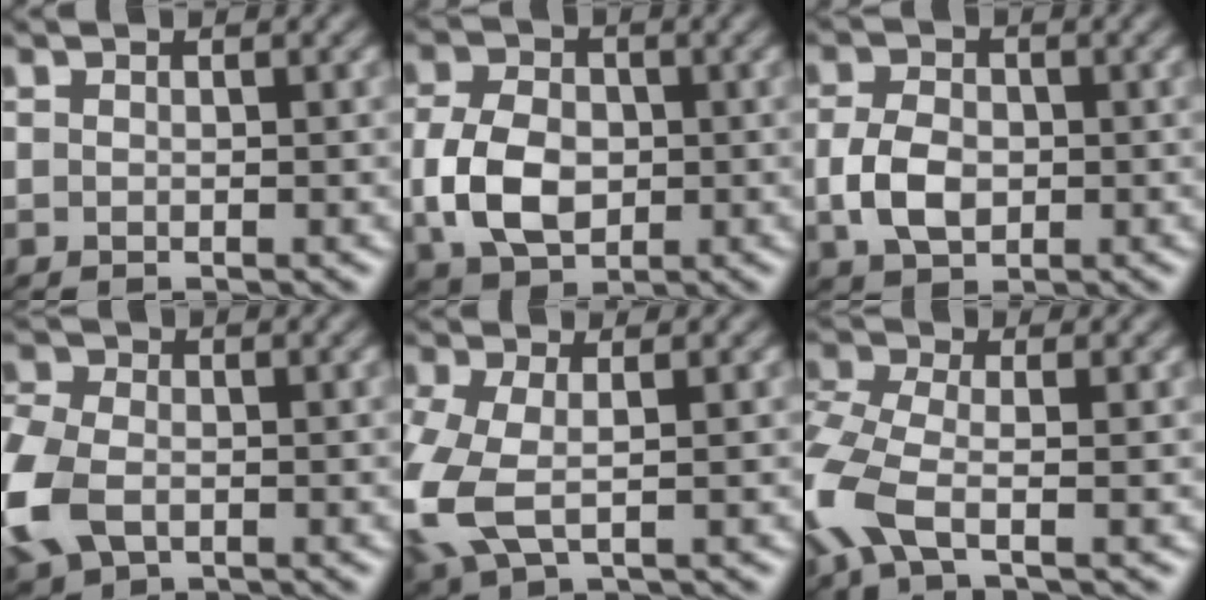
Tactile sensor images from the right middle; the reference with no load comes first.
{"total": 5.6, "force": [-0.8, 4.0, 3.9], "torque": [-0.090, -0.005, -0.018]}
{"total": 3.8, "force": [-0.7, 2.7, 2.6], "torque": [-0.057, -0.002, -0.019]}
{"total": 8.0, "force": [-1.9, 5.5, 5.5], "torque": [-0.174, -0.013, -0.043]}
{"total": 5.8, "force": [-0.9, 3.0, 4.9], "torque": [-0.142, -0.005, -0.024]}
{"total": 6.5, "force": [-2.6, 2.7, 5.3], "torque": [-0.140, -0.005, -0.075]}